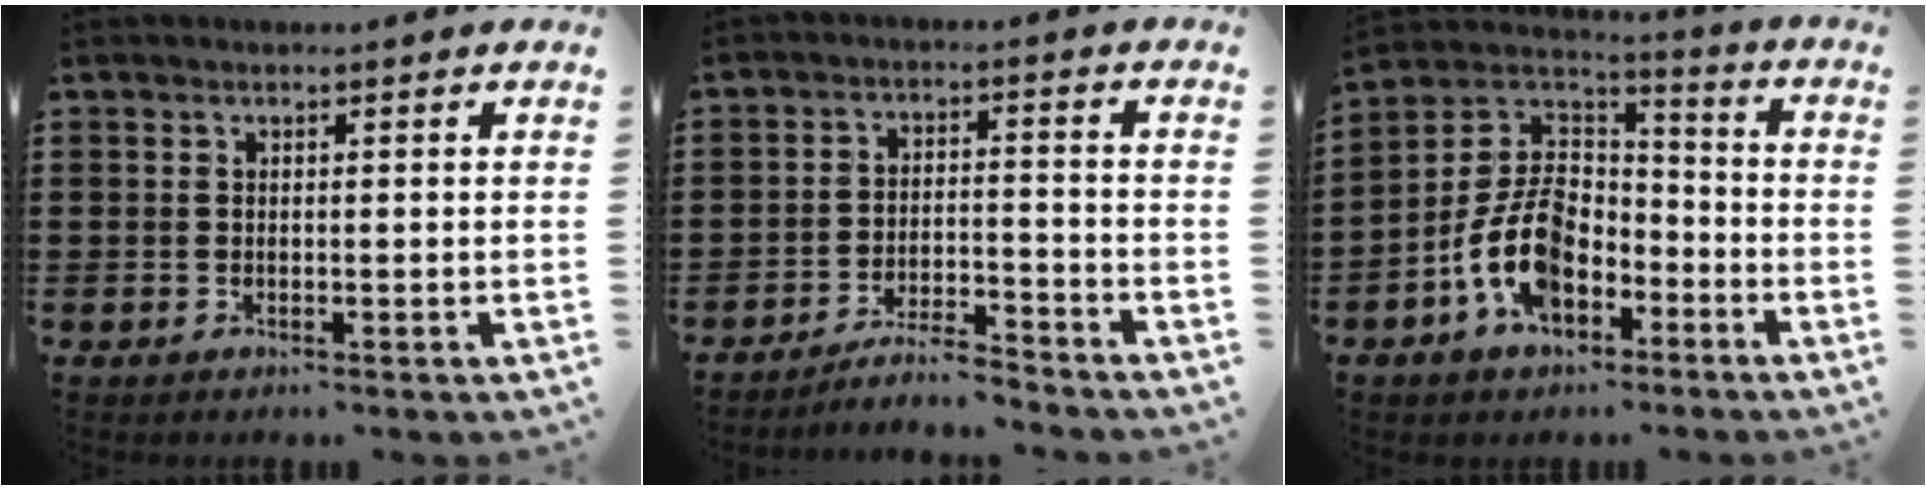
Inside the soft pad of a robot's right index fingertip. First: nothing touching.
{"total": 4.6, "force": [-4.4, 0.2, 1.3], "torque": [-0.031, 0.001, -0.090]}
{"total": 11.8, "force": [-4.5, 7.4, 8.1], "torque": [-0.194, 0.009, -0.090]}